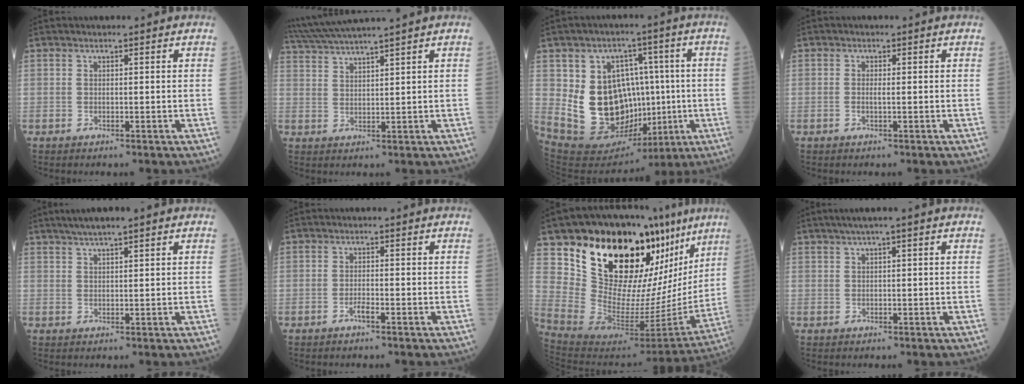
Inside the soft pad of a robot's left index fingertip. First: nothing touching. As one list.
[{"total": 9.9, "force": [8.8, -1.2, 4.3], "torque": [-0.083, 0.030, 0.153]}, {"total": 17.1, "force": [-0.2, 12.5, 11.7], "torque": [-0.207, 0.035, 0.039]}, {"total": 0.9, "force": [-0.2, 0.0, 0.8], "torque": [-0.020, 0.000, 0.000]}, {"total": 5.8, "force": [4.3, 0.6, 3.8], "torque": [-0.062, 0.032, 0.074]}, {"total": 1.3, "force": [-0.9, 0.0, 0.9], "torque": [-0.018, 0.002, -0.014]}, {"total": 25.7, "force": [18.6, 9.0, 15.3], "torque": [-0.223, -0.021, 0.286]}, {"total": 3.3, "force": [2.2, -0.2, 2.5], "torque": [-0.046, 0.022, 0.041]}]